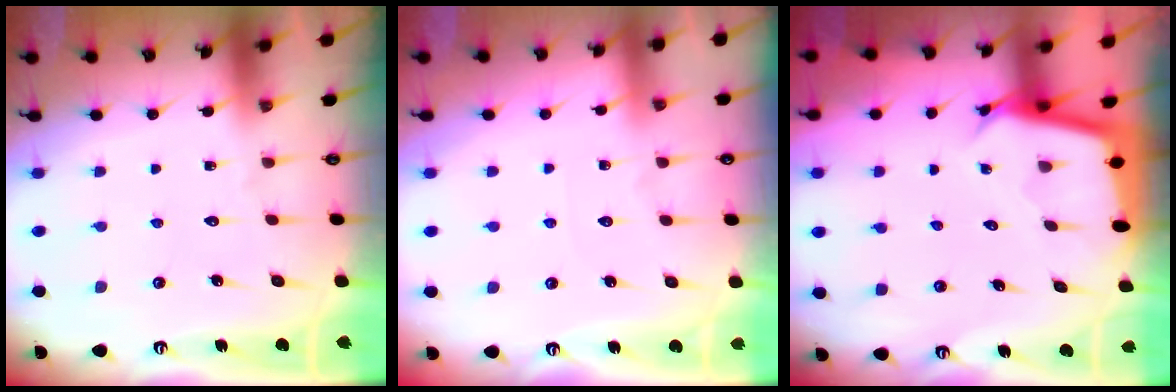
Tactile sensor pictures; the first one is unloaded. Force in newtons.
{"total": 1.7, "press": 1.6, "slide": 0.3}
{"total": 2.8, "press": 2.8, "slide": 0.0}